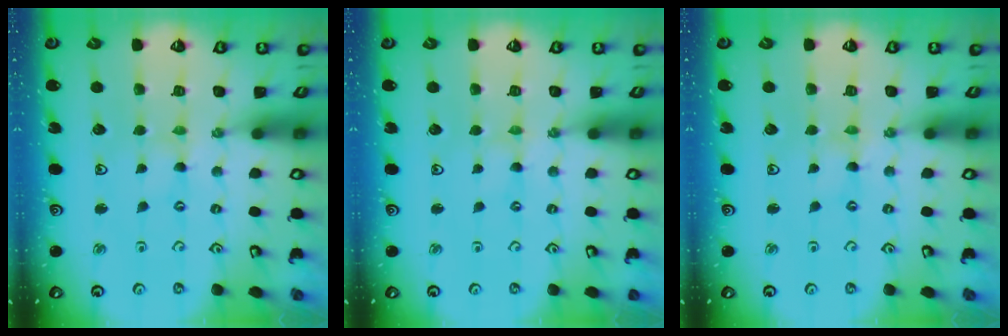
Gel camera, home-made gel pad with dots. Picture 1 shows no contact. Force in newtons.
{"total": 0.0}
{"total": 0.0}